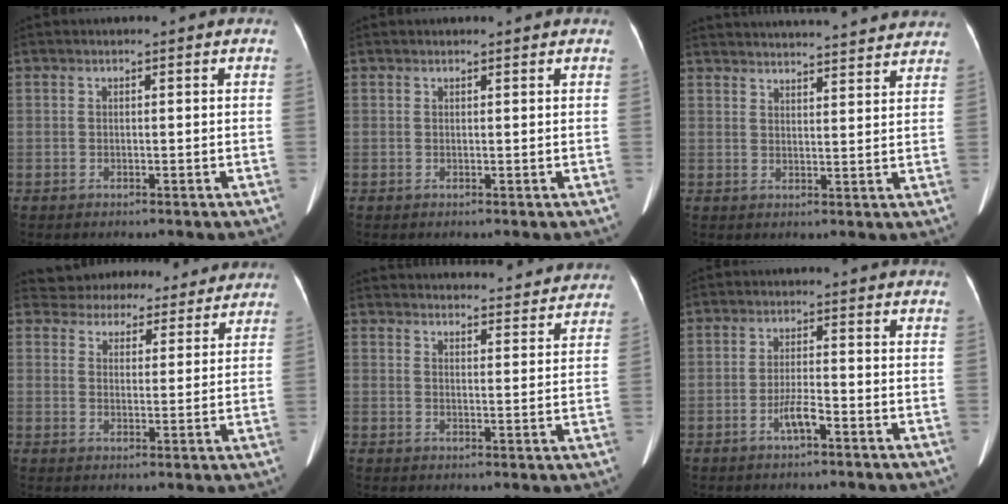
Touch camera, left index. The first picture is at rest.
{"total": 1.9, "force": [1.8, 0.3, 0.6], "torque": [-0.008, 0.002, 0.019]}
{"total": 25.2, "force": [23.9, 3.2, 7.4], "torque": [-0.116, -0.017, 0.298]}
{"total": 16.1, "force": [14.9, 5.4, 2.9], "torque": [-0.035, 0.011, 0.189]}
{"total": 25.9, "force": [24.6, 5.1, 6.1], "torque": [-0.087, -0.020, 0.299]}
{"total": 3.0, "force": [-2.1, 0.0, 2.2], "torque": [-0.043, -0.009, -0.037]}